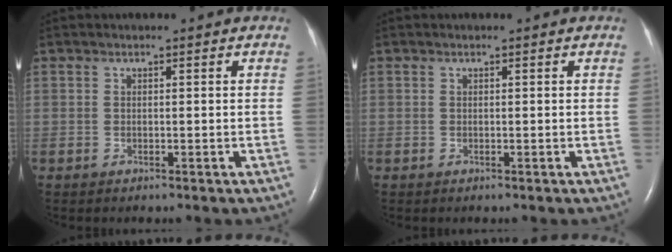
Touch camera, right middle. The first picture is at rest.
{"total": 0.0}